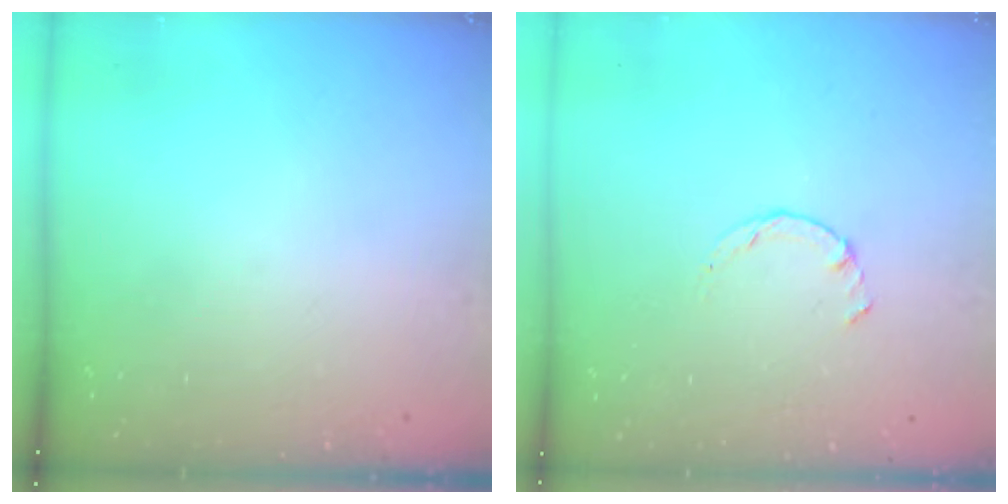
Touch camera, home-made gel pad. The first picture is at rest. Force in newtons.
{"total": 0.9, "press": 0.9, "slide": 0.3}